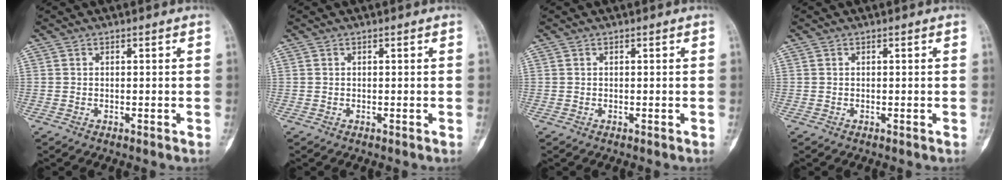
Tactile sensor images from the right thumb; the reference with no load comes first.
{"total": 0.0}
{"total": 0.0}
{"total": 0.0}